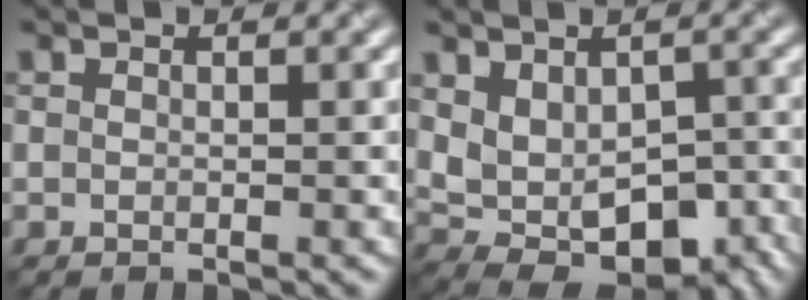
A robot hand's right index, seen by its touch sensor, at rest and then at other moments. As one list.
[{"total": 6.6, "force": [-1.0, 4.1, 5.1], "torque": [-0.090, -0.002, 0.002]}]